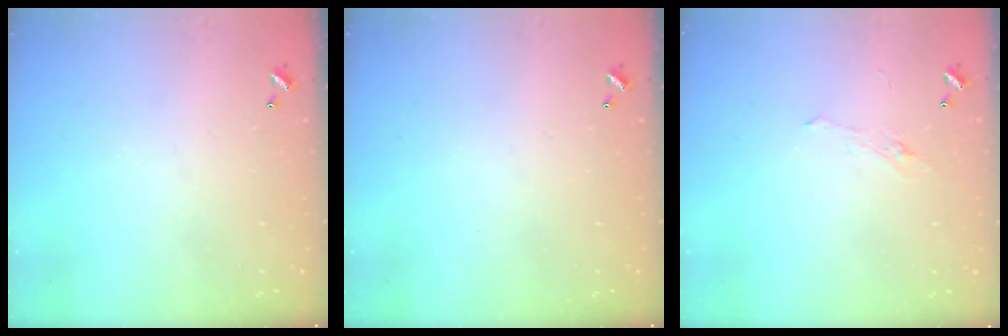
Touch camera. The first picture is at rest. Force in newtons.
{"total": 0.0}
{"total": 2.2, "press": 2.1, "slide": 0.8}